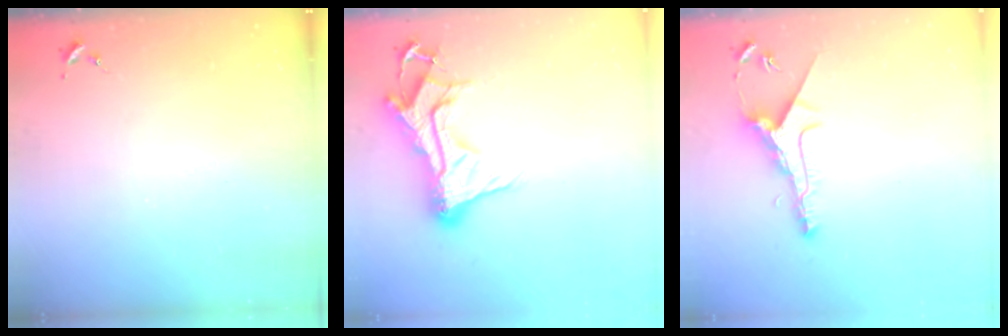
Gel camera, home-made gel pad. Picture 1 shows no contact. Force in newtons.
{"total": 17.8, "press": 17.8, "slide": 1.6}
{"total": 10.3, "press": 10.3, "slide": 0.1}